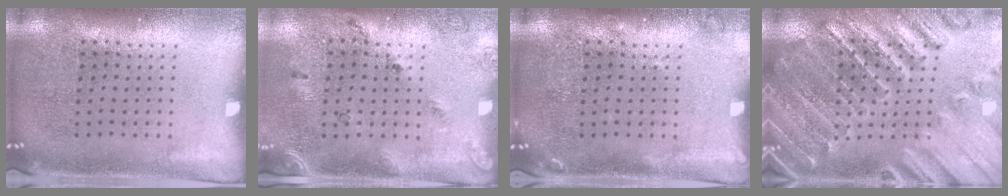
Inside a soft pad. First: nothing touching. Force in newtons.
{"total": 1.7, "press": 1.1, "slide": 1.3}
{"total": 1.0, "press": 1.0, "slide": 0.3}
{"total": 2.8, "press": 2.8, "slide": 0.3}